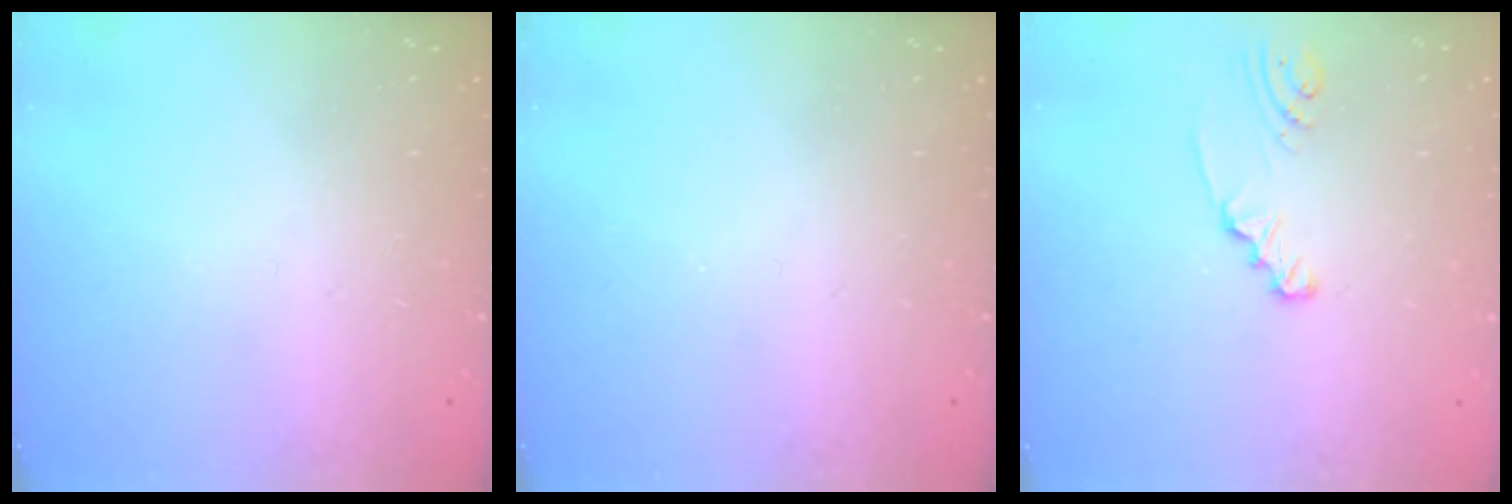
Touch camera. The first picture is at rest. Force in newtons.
{"total": 0.0}
{"total": 2.3, "press": 2.3, "slide": 0.3}